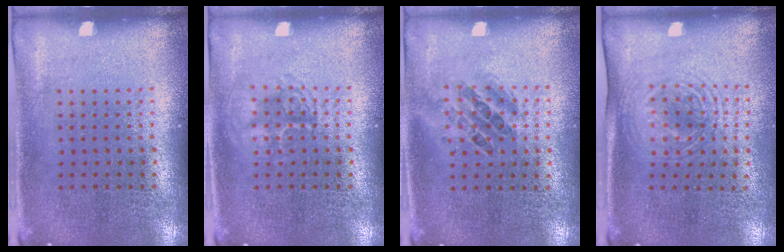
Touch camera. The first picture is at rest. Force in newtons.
{"total": 1.9, "press": 1.9, "slide": 0.3}
{"total": 1.0, "press": 0.9, "slide": 0.3}
{"total": 1.6, "press": 1.3, "slide": 0.9}